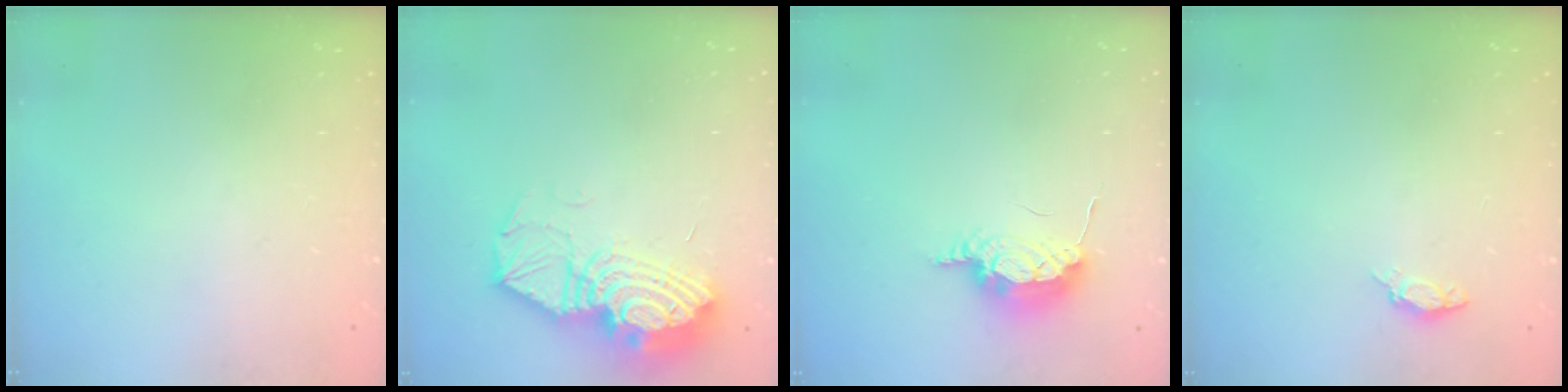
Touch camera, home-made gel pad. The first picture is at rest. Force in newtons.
{"total": 17.0, "press": 16.9, "slide": 1.5}
{"total": 7.8, "press": 7.6, "slide": 1.8}
{"total": 4.0, "press": 3.8, "slide": 1.2}